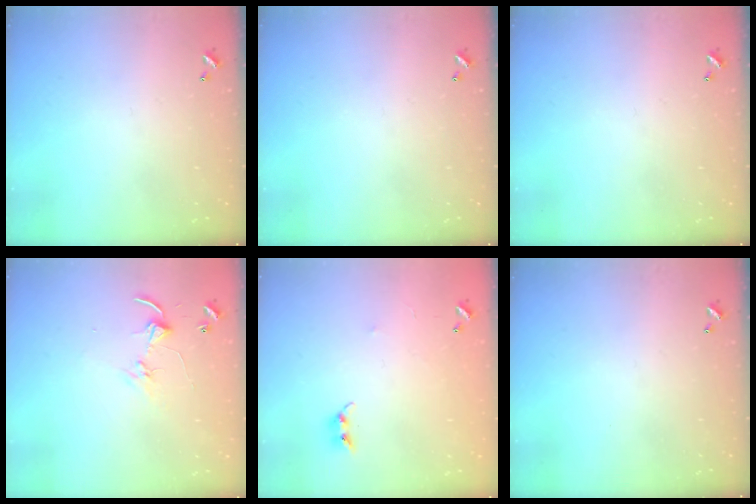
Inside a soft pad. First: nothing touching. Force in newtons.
{"total": 0.0}
{"total": 0.0}
{"total": 4.4, "press": 4.4, "slide": 0.5}
{"total": 6.2, "press": 6.2, "slide": 0.2}
{"total": 0.0}